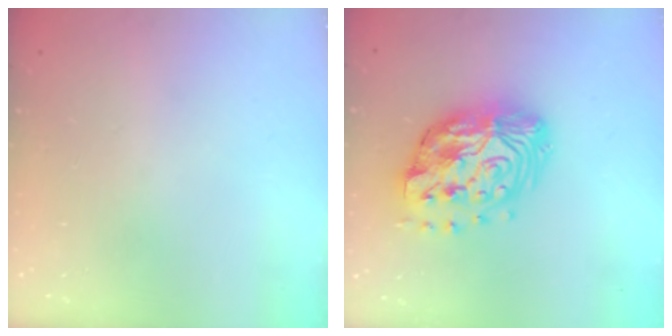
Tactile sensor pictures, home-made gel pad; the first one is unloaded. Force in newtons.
{"total": 18.2, "press": 18.1, "slide": 1.3}